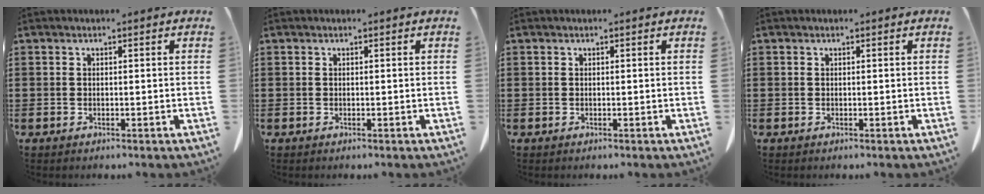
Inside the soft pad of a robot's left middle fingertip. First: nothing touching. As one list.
[{"total": 0.0}, {"total": 0.0}, {"total": 0.0}]